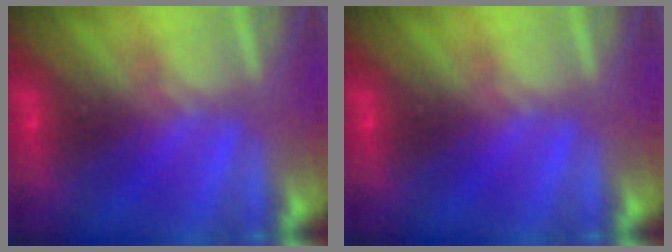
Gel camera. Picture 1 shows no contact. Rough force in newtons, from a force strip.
{"total": 0.0}